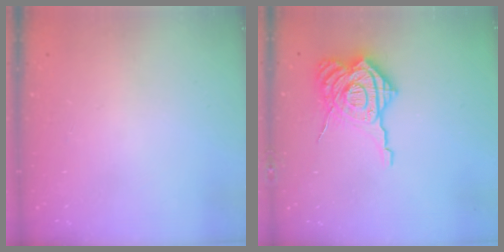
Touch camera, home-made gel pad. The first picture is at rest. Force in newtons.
{"total": 17.6, "press": 17.5, "slide": 2.0}